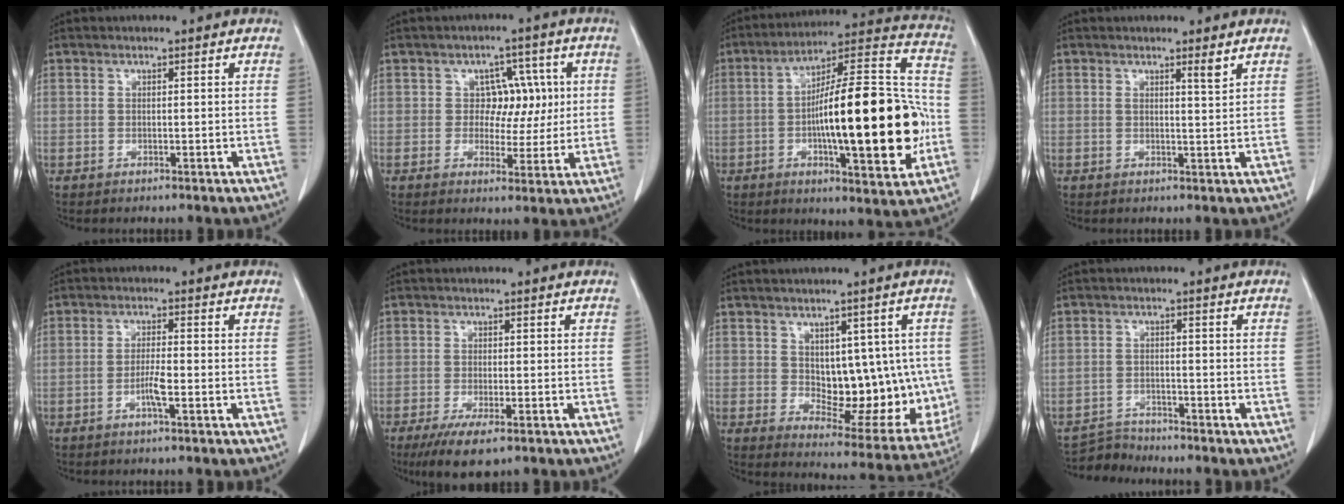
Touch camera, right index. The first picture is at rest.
{"total": 5.6, "force": [0.9, 4.6, 3.0], "torque": [-0.022, 0.015, 0.015]}
{"total": 24.6, "force": [-3.6, 5.0, 23.8], "torque": [-0.340, 0.022, -0.052]}
{"total": 1.8, "force": [1.3, -0.3, 1.3], "torque": [-0.021, -0.009, 0.019]}
{"total": 3.2, "force": [-1.2, 0.2, 3.0], "torque": [-0.058, -0.002, -0.024]}
{"total": 6.1, "force": [-3.8, 1.7, 4.4], "torque": [-0.076, -0.014, -0.060]}
{"total": 13.7, "force": [1.1, 7.3, 11.5], "torque": [-0.139, 0.004, 0.039]}
{"total": 3.5, "force": [-3.3, 0.3, -0.9], "torque": [0.017, -0.009, -0.060]}